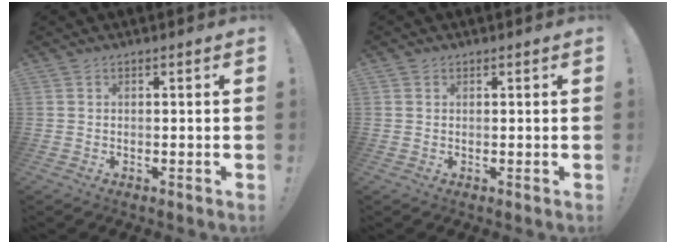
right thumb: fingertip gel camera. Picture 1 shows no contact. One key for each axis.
{"total": 0.7, "fx": 0.5, "fy": 0.5, "fz": 0.1, "tx": 0.004, "ty": -0.002, "tz": 0.009}